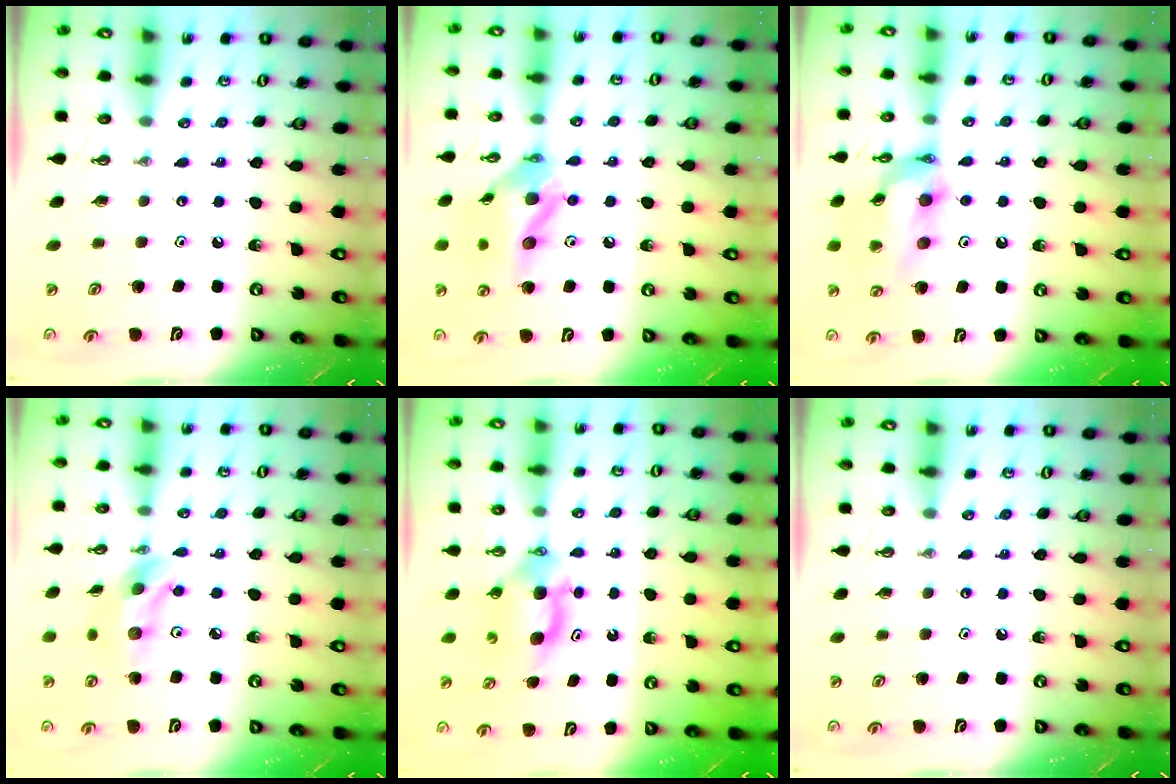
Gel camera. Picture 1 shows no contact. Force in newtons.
{"total": 14.8, "press": 14.7, "slide": 2.0}
{"total": 15.1, "press": 15.0, "slide": 1.5}
{"total": 11.9, "press": 11.9, "slide": 0.8}
{"total": 5.8, "press": 5.6, "slide": 1.2}
{"total": 0.0}